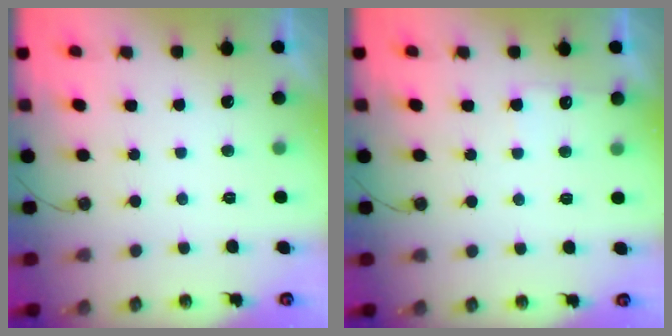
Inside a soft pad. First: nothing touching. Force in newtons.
{"total": 4.7, "press": 4.6, "slide": 0.8}